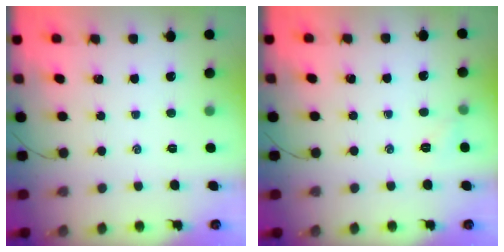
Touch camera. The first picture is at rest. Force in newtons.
{"total": 4.5, "press": 4.3, "slide": 1.5}